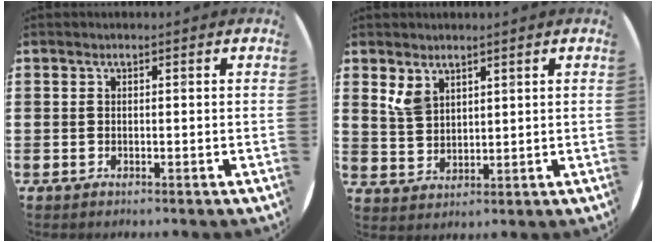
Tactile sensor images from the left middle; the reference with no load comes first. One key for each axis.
{"total": 3.2, "fx": 2.3, "fy": 1.8, "fz": 1.3, "tx": -0.030, "ty": 0.002, "tz": 0.045}